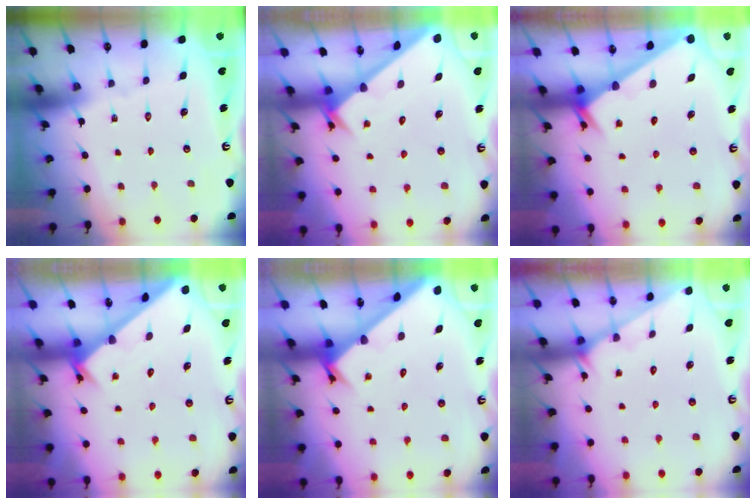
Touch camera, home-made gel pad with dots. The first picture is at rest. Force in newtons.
{"total": 2.9, "press": 2.9, "slide": 0.1}
{"total": 2.5, "press": 2.5, "slide": 0.1}
{"total": 2.5, "press": 2.5, "slide": 0.2}
{"total": 2.7, "press": 2.7, "slide": 0.3}
{"total": 1.3, "press": 1.3, "slide": 0.1}